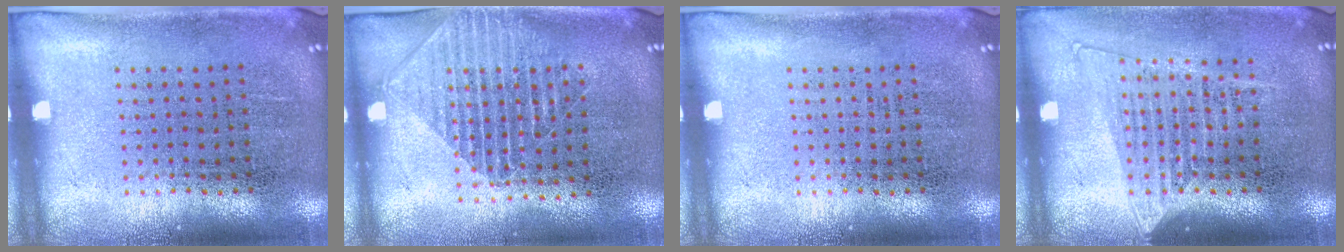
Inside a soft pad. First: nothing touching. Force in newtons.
{"total": 1.4, "press": 1.2, "slide": 0.8}
{"total": 0.0}
{"total": 1.3, "press": 1.1, "slide": 0.6}